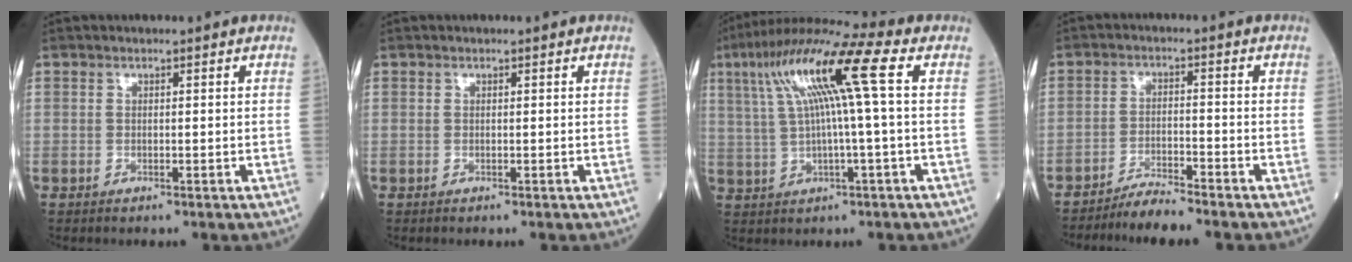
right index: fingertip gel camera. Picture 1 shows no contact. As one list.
[{"total": 0.0}, {"total": 13.6, "force": [3.6, -0.2, 13.1], "torque": [-0.244, 0.040, 0.063]}, {"total": 4.2, "force": [-4.0, -1.0, 0.9], "torque": [-0.021, -0.018, -0.075]}]